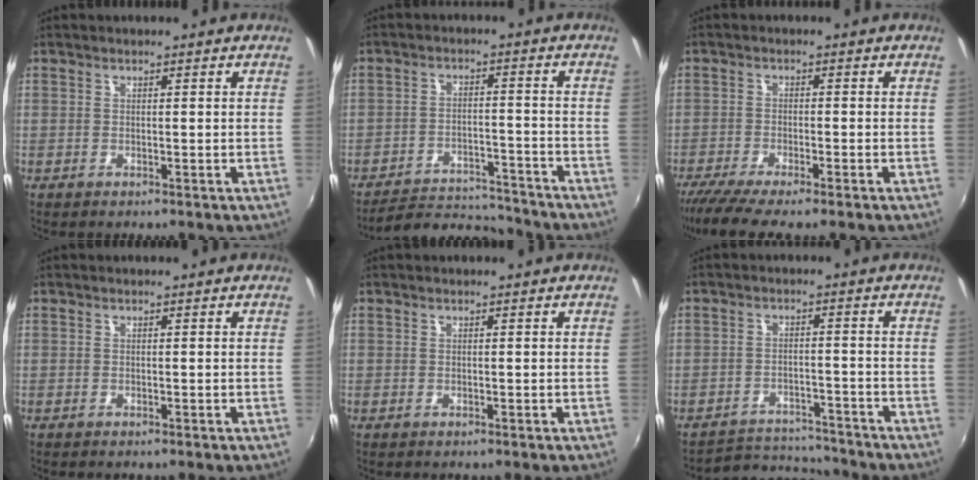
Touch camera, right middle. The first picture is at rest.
{"total": 11.1, "force": [-10.6, 2.7, 2.1], "torque": [-0.057, 0.017, -0.153]}
{"total": 7.5, "force": [-6.2, 0.4, 4.2], "torque": [-0.101, -0.030, -0.109]}
{"total": 0.0}
{"total": 0.0}
{"total": 7.6, "force": [-7.3, 2.2, -0.4], "torque": [-0.007, 0.025, -0.109]}